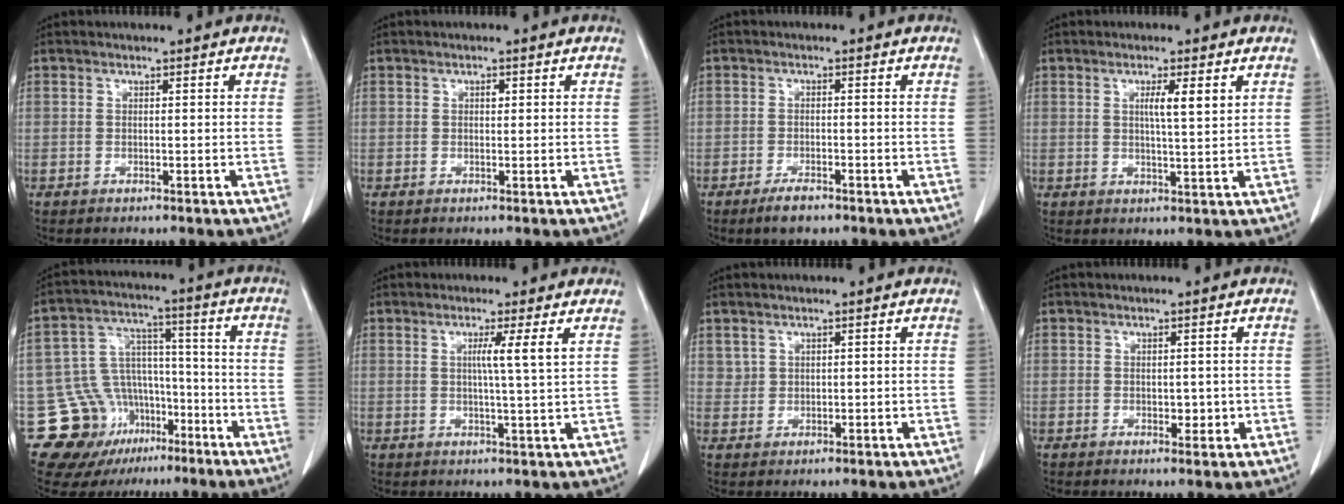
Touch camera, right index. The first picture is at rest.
{"total": 0.7, "force": [0.3, 0.4, 0.5], "torque": [-0.012, 0.000, 0.005]}
{"total": 2.9, "force": [-2.1, 0.9, 1.7], "torque": [-0.038, -0.002, -0.033]}
{"total": 3.8, "force": [1.4, 0.0, 3.6], "torque": [-0.061, -0.001, 0.022]}
{"total": 15.2, "force": [-8.3, 11.8, 4.8], "torque": [-0.090, 0.070, -0.119]}
{"total": 4.0, "force": [1.3, -1.1, 3.6], "torque": [-0.064, -0.007, 0.021]}
{"total": 1.5, "force": [1.1, 1.1, 0.0], "torque": [0.015, 0.006, 0.018]}
{"total": 1.8, "force": [0.0, 1.2, 1.3], "torque": [-0.010, 0.001, 0.006]}